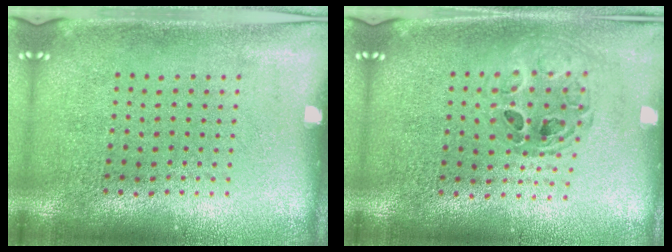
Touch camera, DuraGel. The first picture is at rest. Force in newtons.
{"total": 0.8, "press": 0.8, "slide": 0.1}